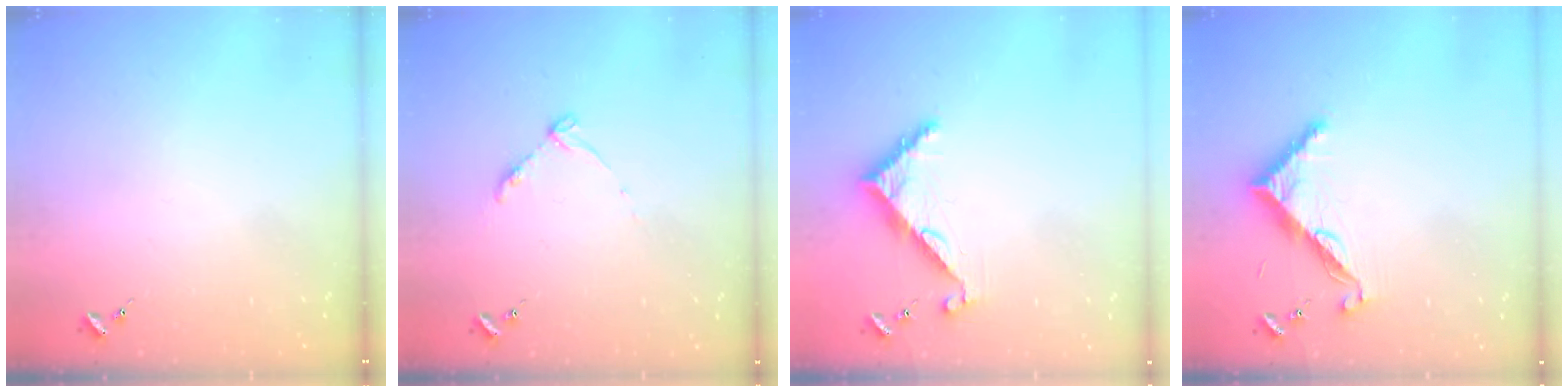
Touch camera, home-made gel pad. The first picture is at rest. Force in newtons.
{"total": 5.6, "press": 5.5, "slide": 0.7}
{"total": 7.3, "press": 7.3, "slide": 0.6}
{"total": 8.5, "press": 8.5, "slide": 0.6}